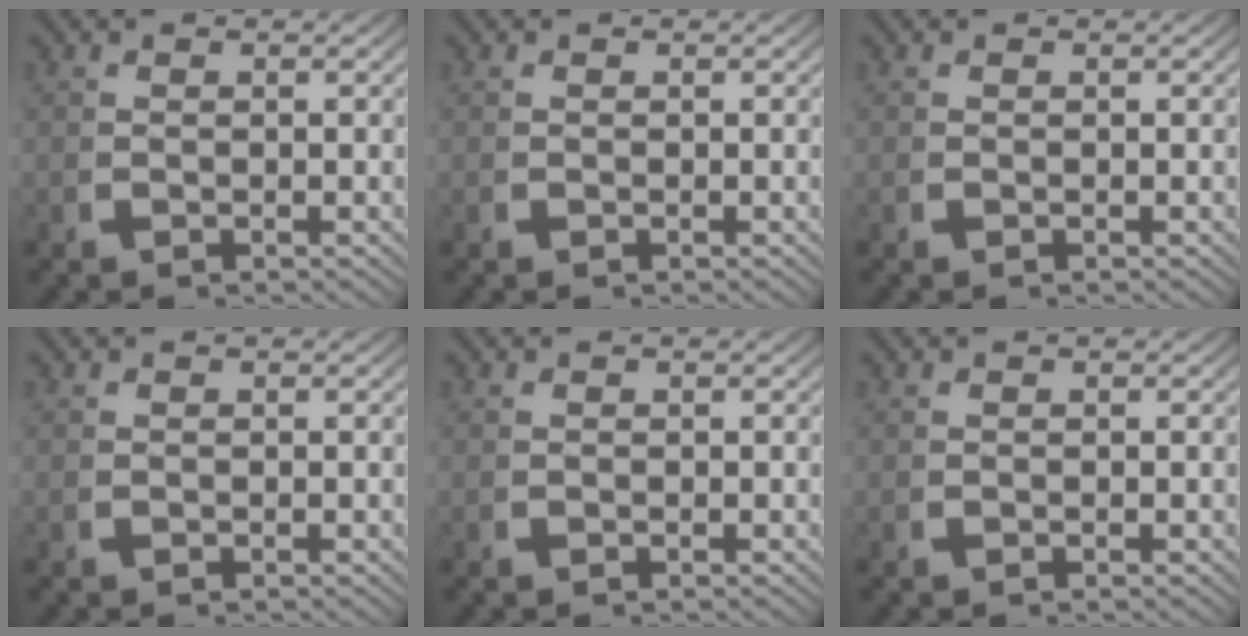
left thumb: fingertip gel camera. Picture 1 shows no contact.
{"total": 0.0}
{"total": 0.0}
{"total": 0.0}
{"total": 0.0}
{"total": 0.0}